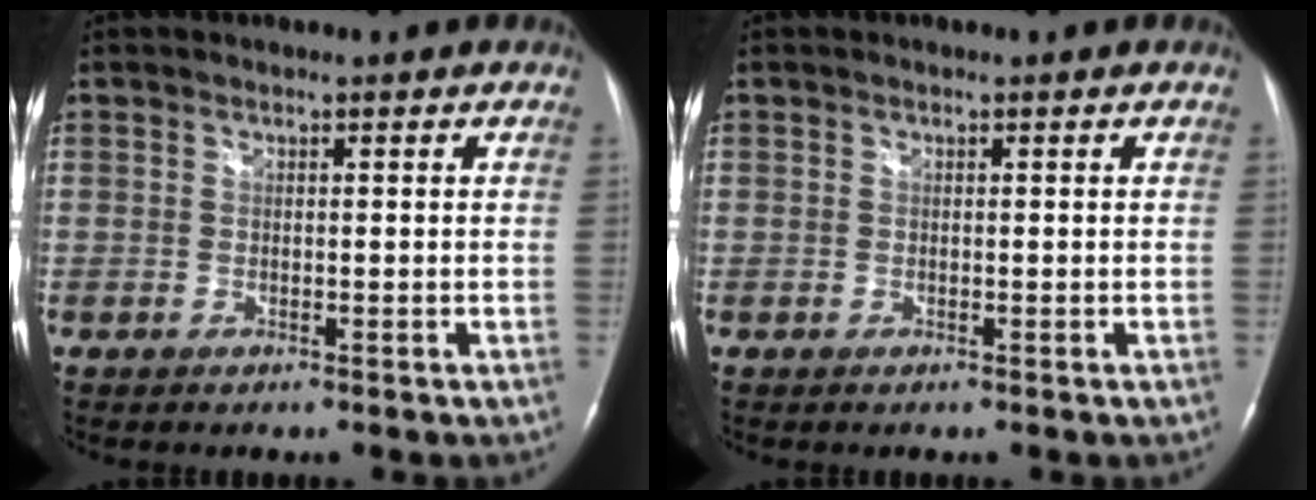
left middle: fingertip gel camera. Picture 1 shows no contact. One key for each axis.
{"total": 0.0}